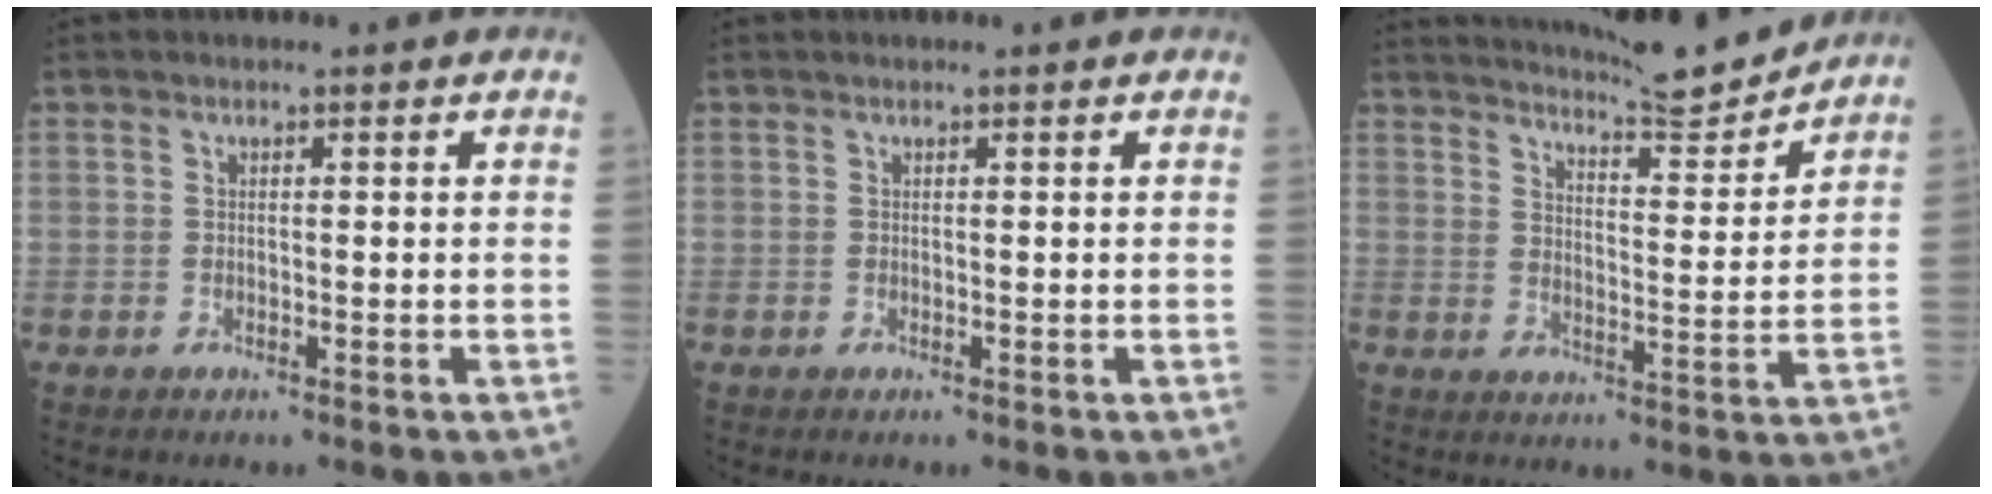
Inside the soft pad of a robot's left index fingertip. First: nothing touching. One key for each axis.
{"total": 0.6, "fx": 0.6, "fy": 0.1, "fz": 0.1, "tx": -0.007, "ty": 0.010, "tz": 0.012}
{"total": 11.8, "fx": 11.4, "fy": -0.5, "fz": 2.8, "tx": -0.050, "ty": -0.020, "tz": 0.164}